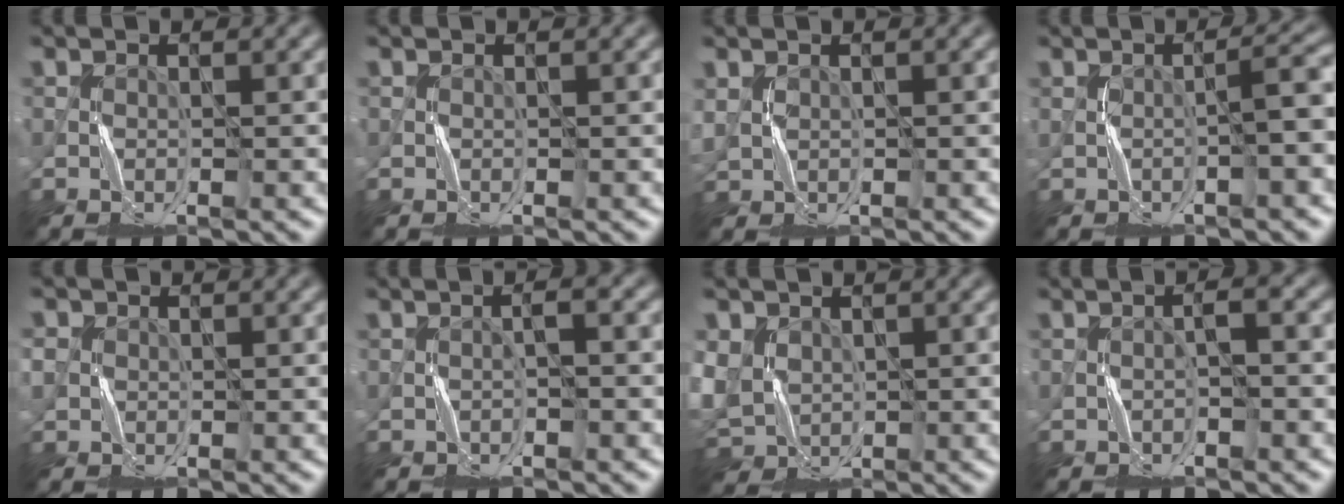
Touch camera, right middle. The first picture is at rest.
{"total": 0.0}
{"total": 1.3, "force": [0.6, 1.1, 0.5], "torque": [-0.018, 0.003, 0.018]}
{"total": 2.8, "force": [-0.4, 0.2, 2.8], "torque": [-0.045, 0.016, -0.009]}
{"total": 1.5, "force": [0.1, 1.4, 0.2], "torque": [-0.009, 0.001, 0.001]}
{"total": 1.8, "force": [0.0, 0.6, 1.7], "torque": [-0.021, 0.002, -0.002]}
{"total": 5.3, "force": [0.6, 4.3, 2.9], "torque": [-0.093, -0.002, 0.010]}
{"total": 1.7, "force": [-0.3, 0.3, 1.6], "torque": [-0.025, 0.006, -0.005]}